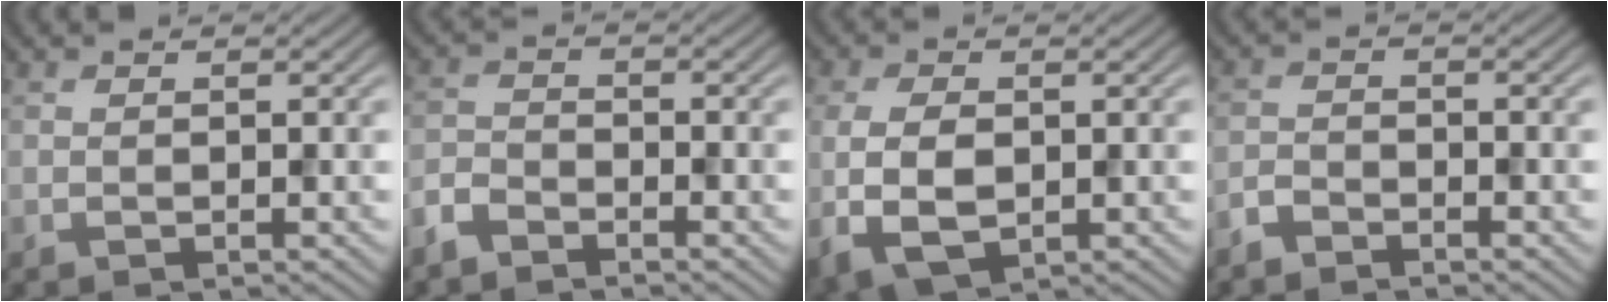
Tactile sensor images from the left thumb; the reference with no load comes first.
{"total": 2.9, "force": [-2.6, 1.0, 0.9], "torque": [-0.020, -0.004, -0.066]}
{"total": 6.1, "force": [-0.5, 3.7, 4.8], "torque": [-0.113, -0.009, -0.008]}
{"total": 2.1, "force": [-1.9, 0.6, 0.6], "torque": [-0.011, 0.000, -0.046]}